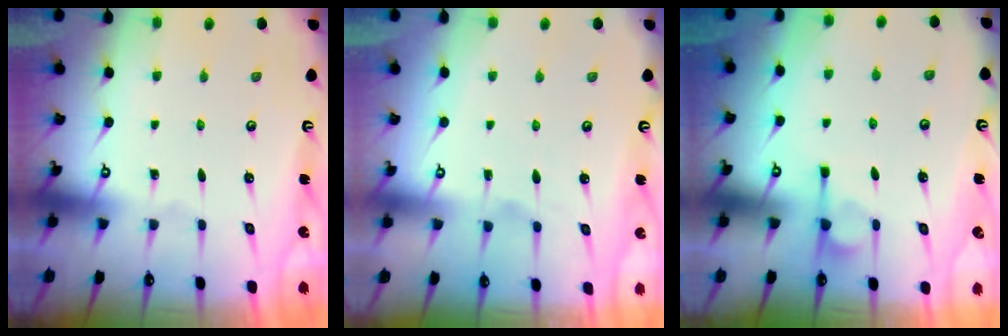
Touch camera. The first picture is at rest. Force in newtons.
{"total": 3.1, "press": 2.9, "slide": 1.0}
{"total": 2.0, "press": 1.5, "slide": 1.2}